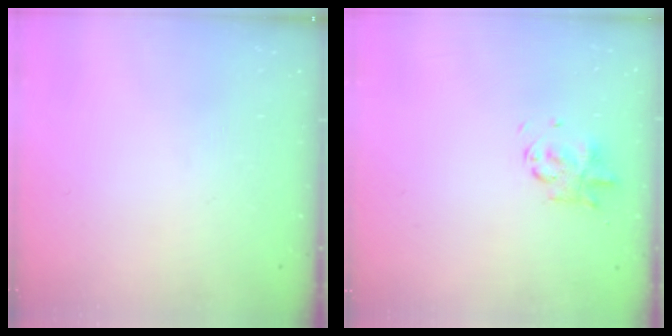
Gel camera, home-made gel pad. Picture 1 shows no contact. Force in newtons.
{"total": 2.8, "press": 2.8, "slide": 0.6}